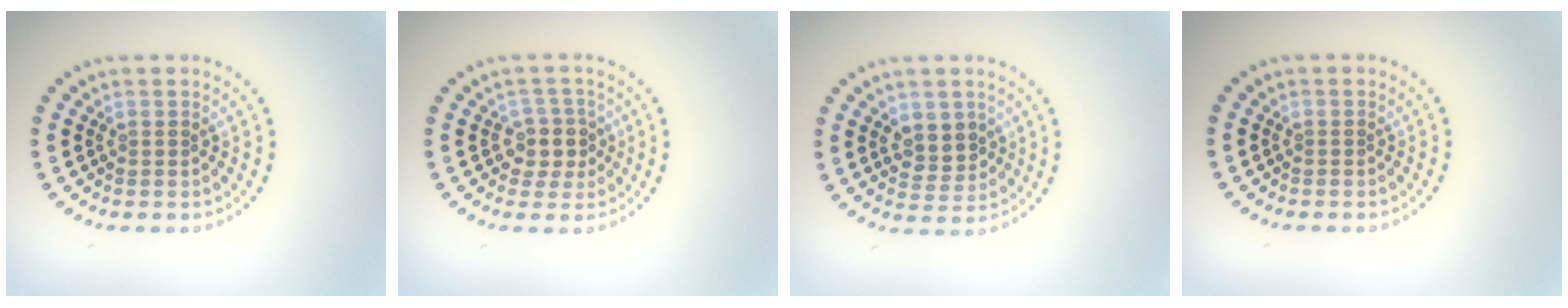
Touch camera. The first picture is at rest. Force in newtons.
{"total": 2.7, "press": 2.3, "slide": 1.4}
{"total": 2.8, "press": 2.7, "slide": 0.7}
{"total": 0.0}